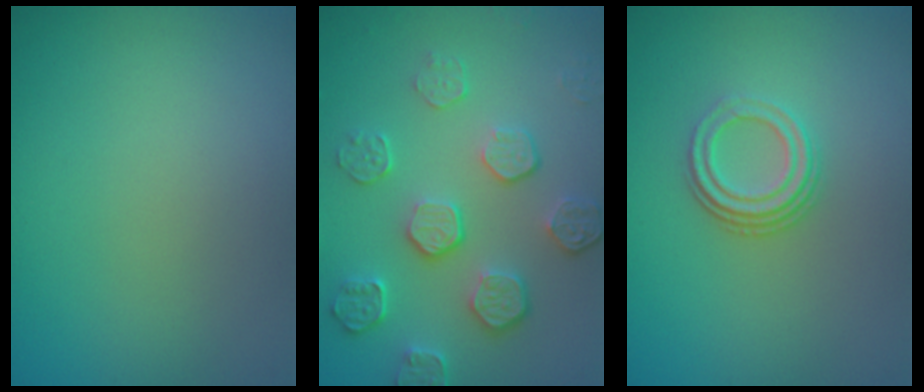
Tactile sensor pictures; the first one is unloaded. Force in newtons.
{"total": 5.3, "press": 3.8, "slide": 3.7}
{"total": 3.0, "press": 2.1, "slide": 2.1}